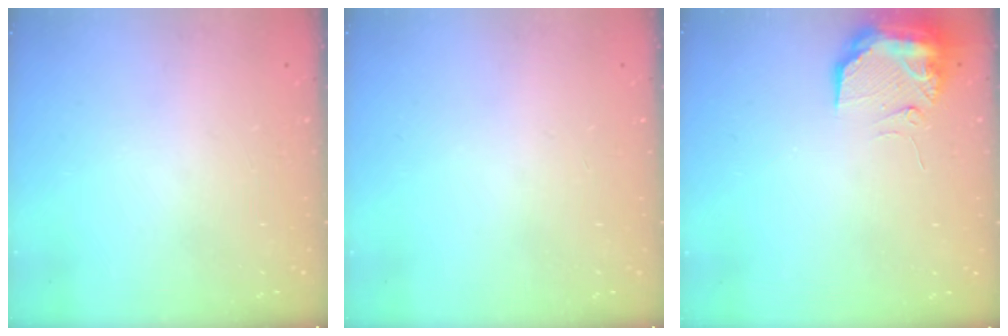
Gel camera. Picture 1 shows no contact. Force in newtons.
{"total": 16.5, "press": 2.7, "slide": 16.2}
{"total": 10.3, "press": 10.2, "slide": 1.4}